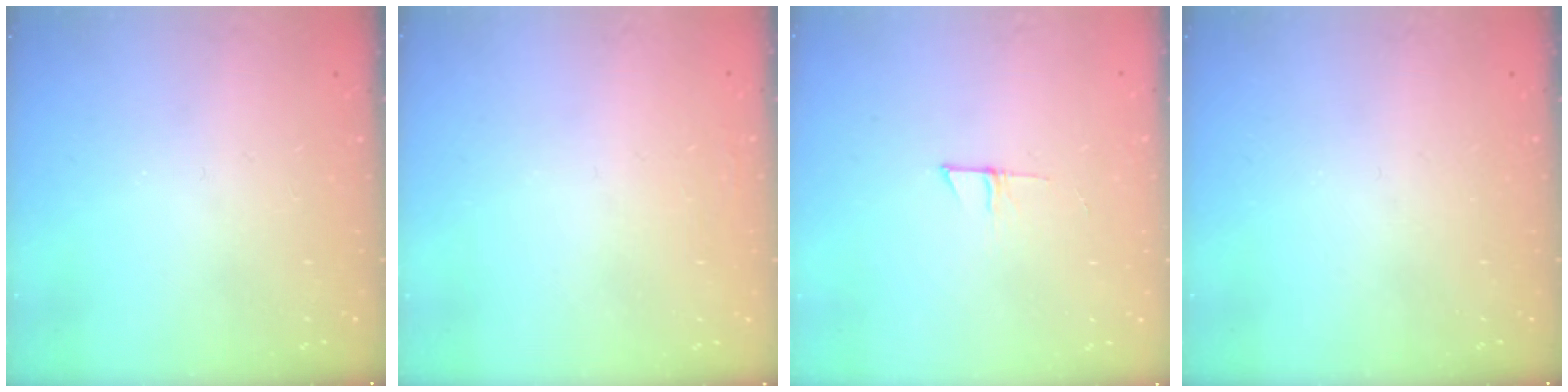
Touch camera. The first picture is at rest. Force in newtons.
{"total": 1.8, "press": 1.7, "slide": 0.4}
{"total": 4.0, "press": 4.0, "slide": 0.4}
{"total": 0.0}